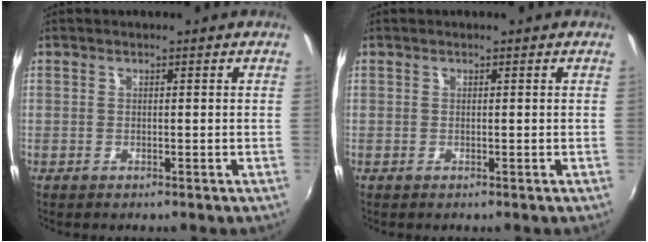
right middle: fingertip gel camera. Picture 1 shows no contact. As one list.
[{"total": 0.0}]